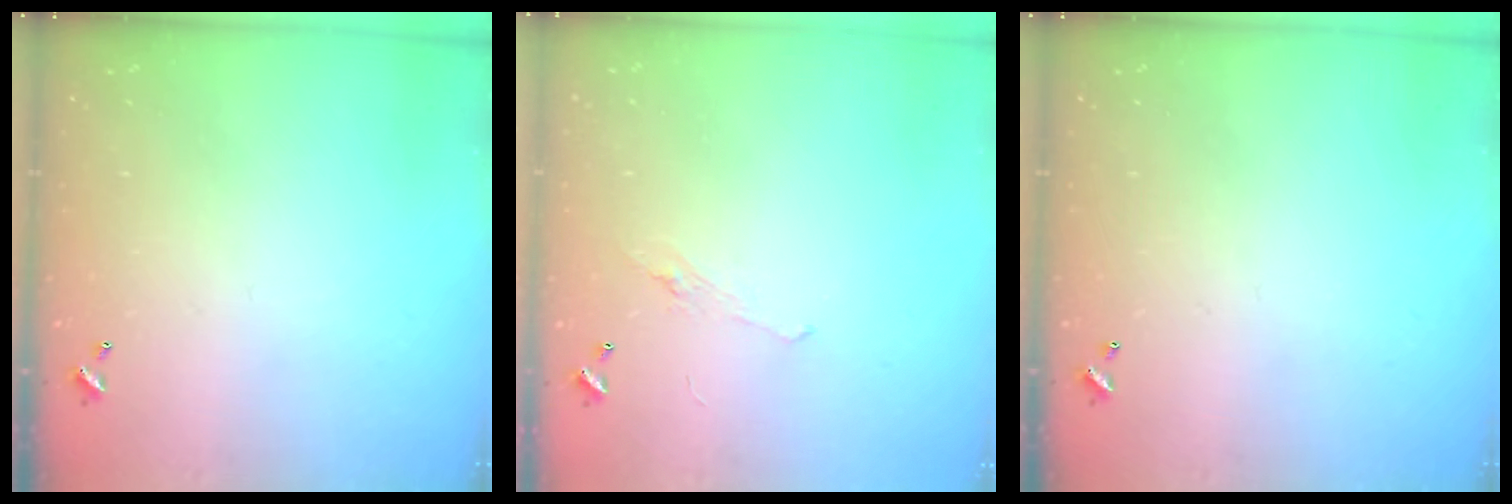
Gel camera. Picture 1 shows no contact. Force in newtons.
{"total": 2.2, "press": 2.1, "slide": 0.8}
{"total": 0.0}